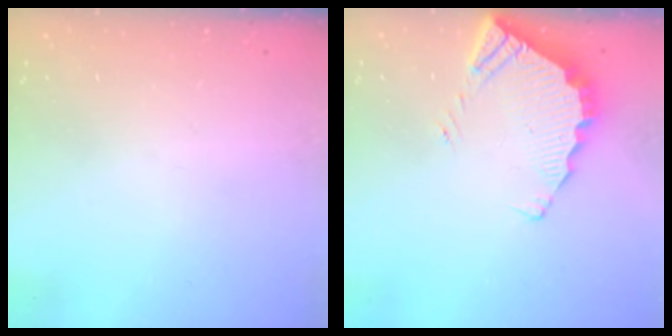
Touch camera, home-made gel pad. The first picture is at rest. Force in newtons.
{"total": 4.5, "press": 4.5, "slide": 0.2}